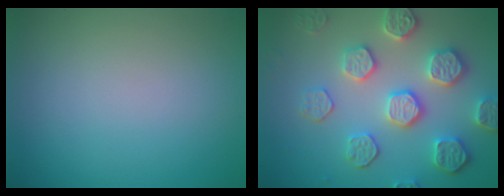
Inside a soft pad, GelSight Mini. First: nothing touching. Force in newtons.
{"total": 5.6, "press": 5.0, "slide": 2.5}